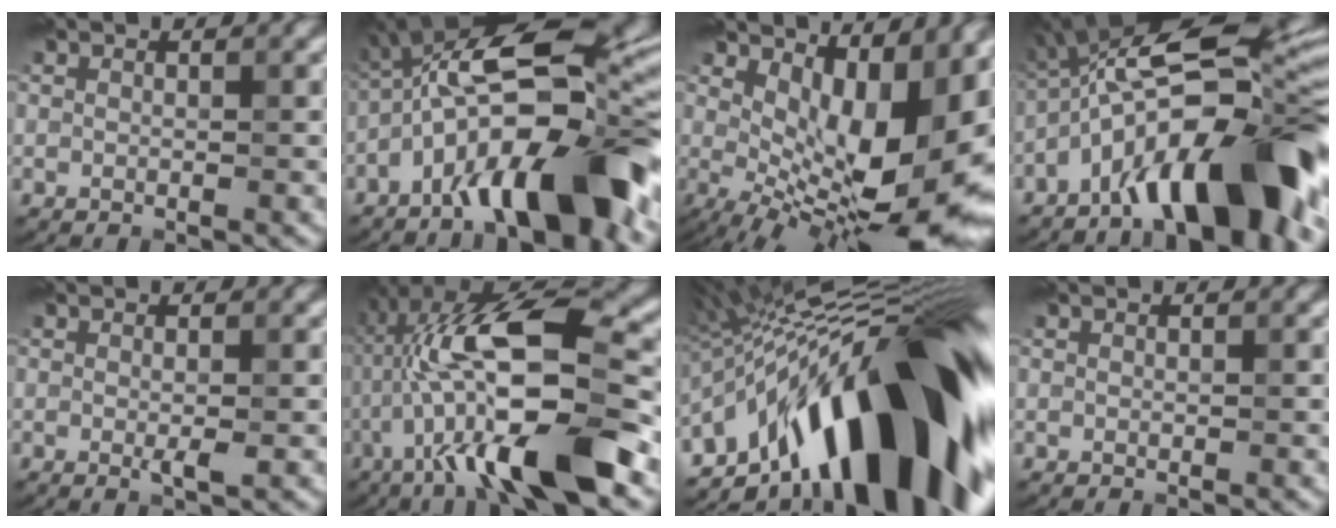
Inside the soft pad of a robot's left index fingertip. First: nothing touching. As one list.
[{"total": 13.1, "force": [-5.6, 3.6, 11.3], "torque": [-0.184, 0.022, -0.089]}, {"total": 14.8, "force": [2.1, 6.2, 13.2], "torque": [-0.151, 0.002, 0.053]}, {"total": 14.6, "force": [-6.3, 4.1, 12.5], "torque": [-0.180, 0.026, -0.099]}, {"total": 1.2, "force": [-0.3, 0.1, 1.1], "torque": [-0.023, -0.004, -0.002]}, {"total": 13.5, "force": [-3.4, 3.1, 12.7], "torque": [-0.221, 0.025, -0.052]}, {"total": 19.2, "force": [-6.1, 7.0, 16.9], "torque": [-0.248, 0.043, -0.125]}, {"total": 0.0}]